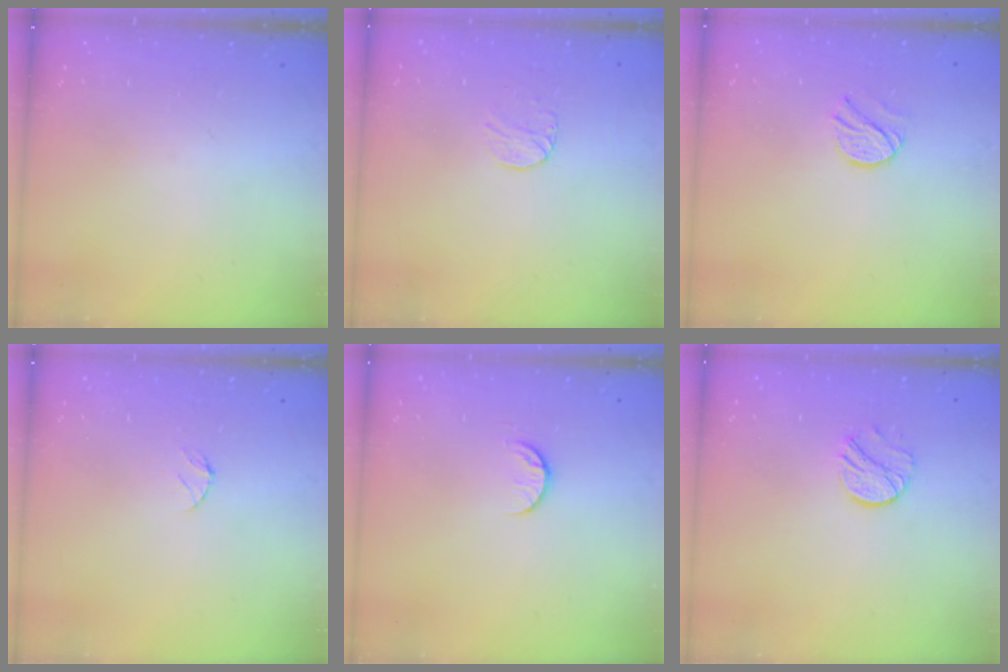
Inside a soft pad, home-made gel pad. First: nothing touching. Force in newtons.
{"total": 6.1, "press": 6.1, "slide": 0.5}
{"total": 7.6, "press": 7.6, "slide": 0.4}
{"total": 3.6, "press": 3.6, "slide": 0.4}
{"total": 7.0, "press": 6.9, "slide": 0.8}
{"total": 8.3, "press": 8.3, "slide": 0.8}